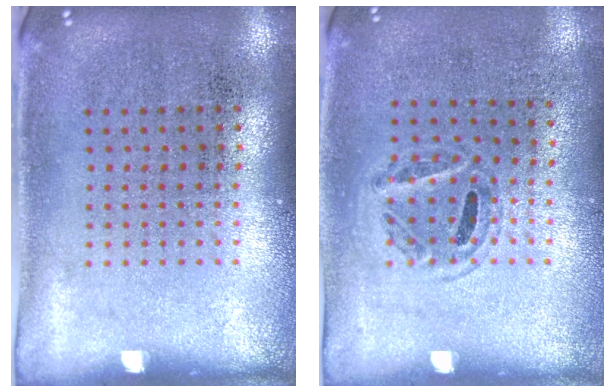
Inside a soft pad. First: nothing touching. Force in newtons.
{"total": 1.0, "press": 0.7, "slide": 0.6}